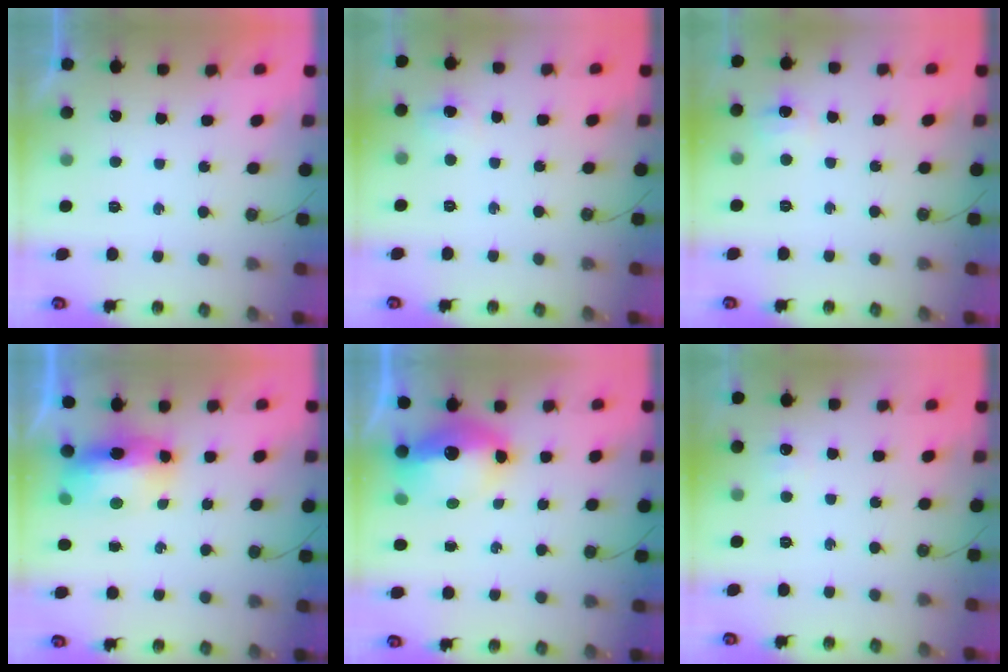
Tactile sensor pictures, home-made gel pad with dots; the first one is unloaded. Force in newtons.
{"total": 8.2, "press": 4.5, "slide": 6.9}
{"total": 5.7, "press": 5.6, "slide": 0.8}
{"total": 9.5, "press": 9.3, "slide": 2.0}
{"total": 11.5, "press": 11.4, "slide": 1.5}
{"total": 8.0, "press": 4.6, "slide": 6.6}